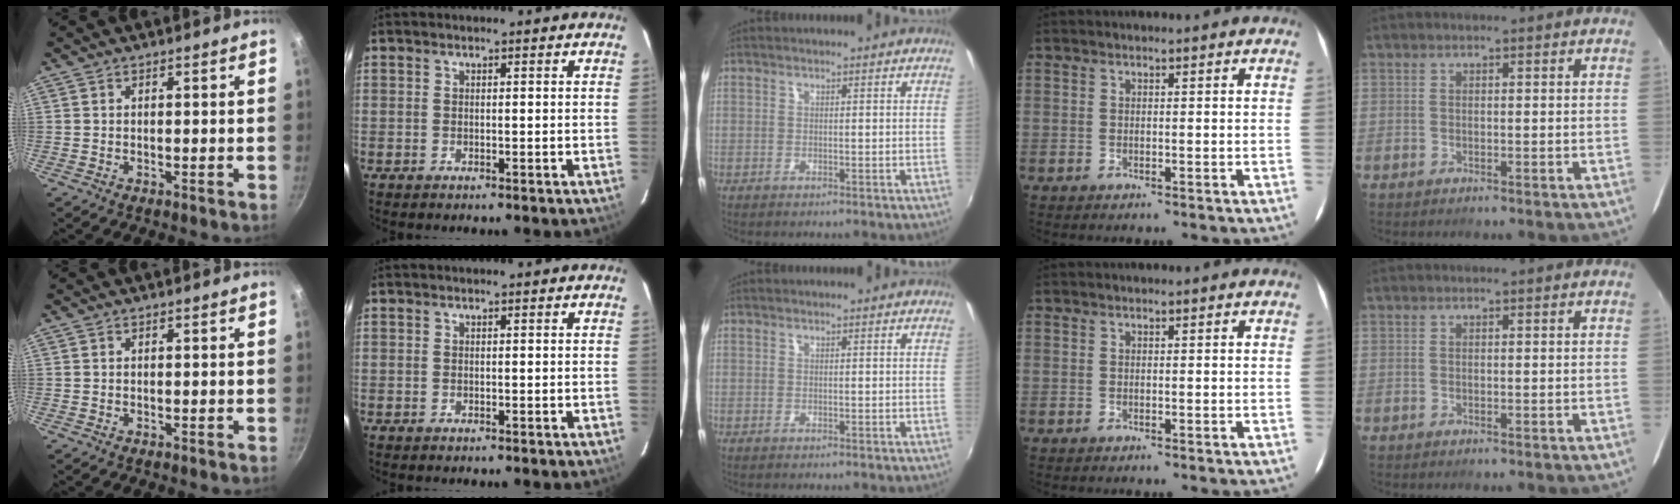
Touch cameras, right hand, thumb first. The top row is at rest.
{}